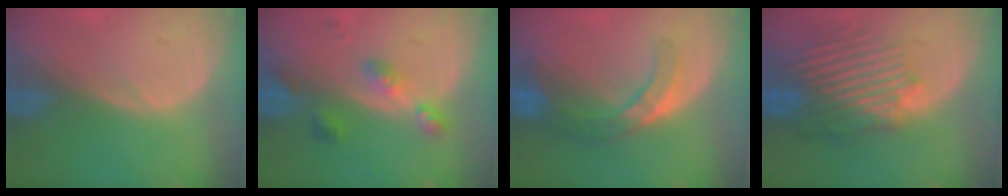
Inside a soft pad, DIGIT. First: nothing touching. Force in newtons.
{"total": 4.5, "press": 4.3, "slide": 1.3}
{"total": 7.2, "press": 6.5, "slide": 3.2}
{"total": 10.2, "press": 9.7, "slide": 3.0}